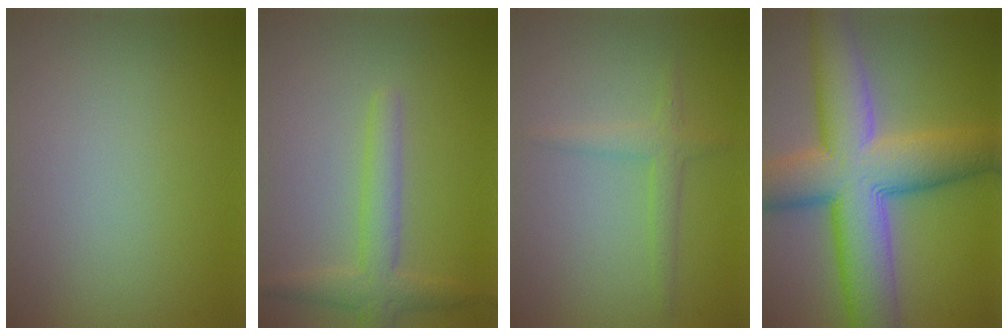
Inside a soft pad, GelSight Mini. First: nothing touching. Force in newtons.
{"total": 3.0, "press": 3.0, "slide": 0.1}
{"total": 1.8, "press": 1.8, "slide": 0.2}
{"total": 12.1, "press": 12.1, "slide": 0.5}